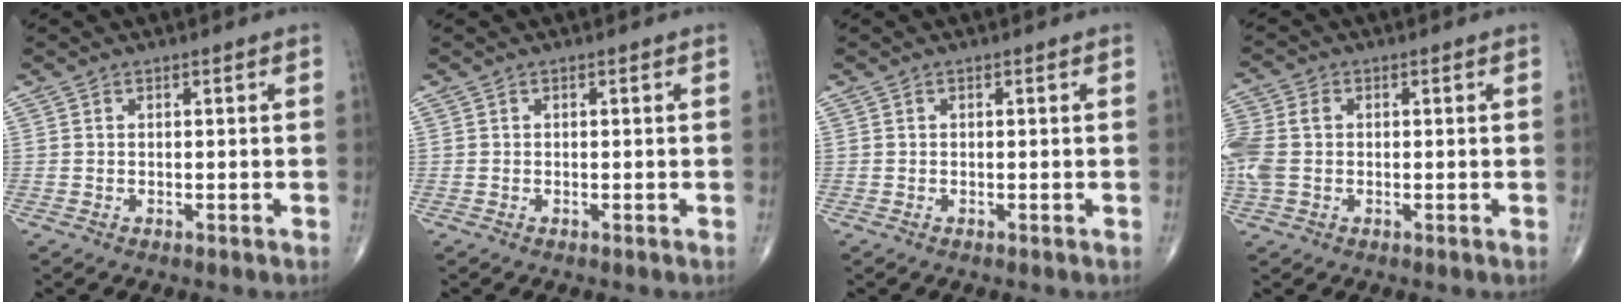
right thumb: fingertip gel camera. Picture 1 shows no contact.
{"total": 0.0}
{"total": 0.0}
{"total": 7.0, "force": [0.0, 5.1, 4.9], "torque": [-0.141, 0.015, -0.001]}